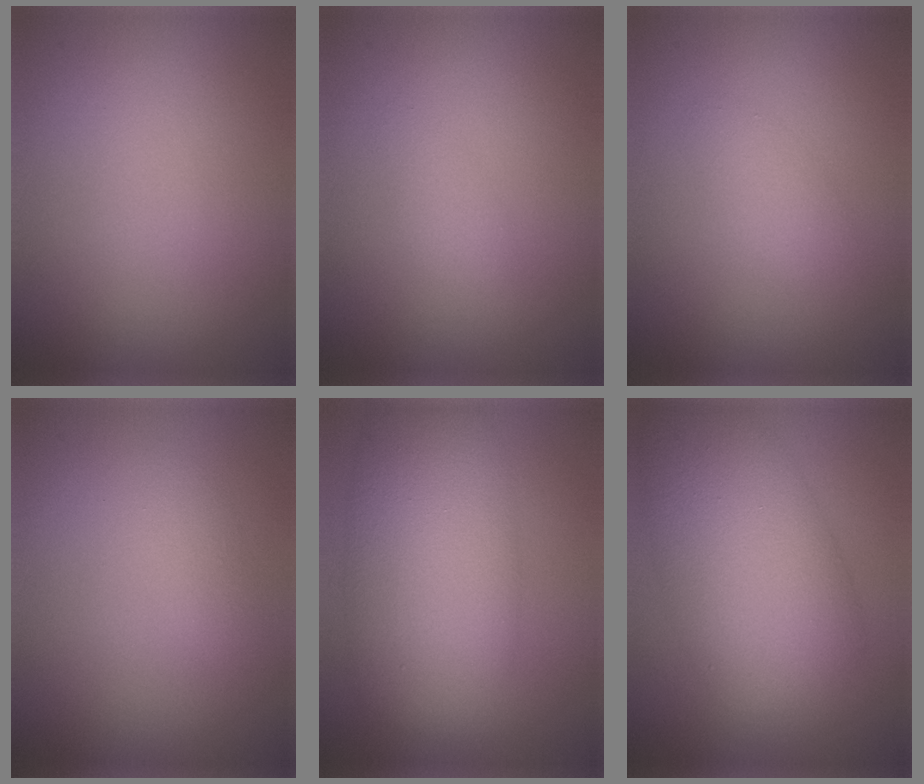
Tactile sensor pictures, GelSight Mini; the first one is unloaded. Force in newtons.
{"total": 1.1, "press": 1.1, "slide": 0.0}
{"total": 1.4, "press": 1.4, "slide": 0.1}
{"total": 1.2, "press": 1.2, "slide": 0.0}
{"total": 9.5, "press": 9.5, "slide": 0.2}
{"total": 9.8, "press": 9.8, "slide": 0.2}